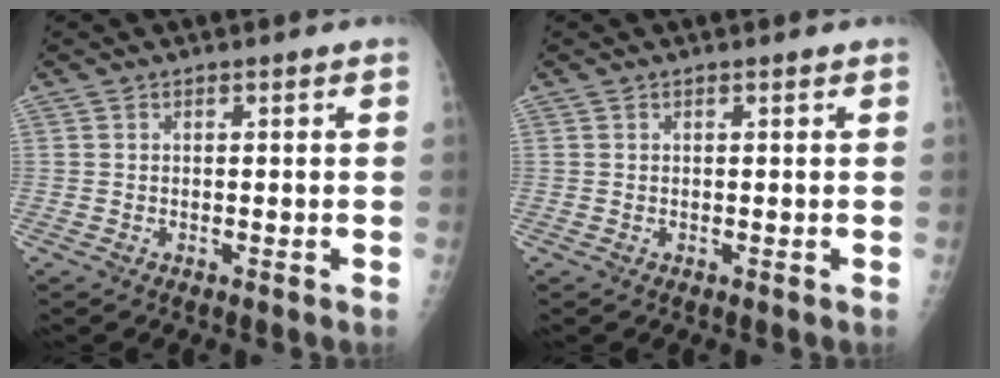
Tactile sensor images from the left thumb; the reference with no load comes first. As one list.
[{"total": 0.0}]